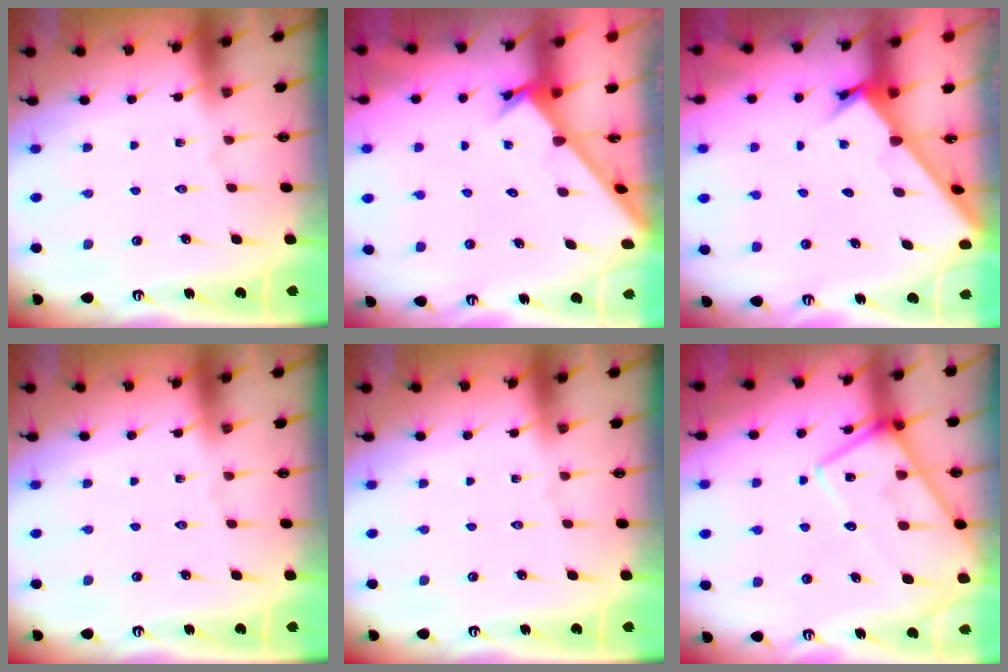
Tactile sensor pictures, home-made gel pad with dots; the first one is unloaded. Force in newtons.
{"total": 2.3, "press": 2.3, "slide": 0.1}
{"total": 2.1, "press": 2.1, "slide": 0.2}
{"total": 0.0}
{"total": 0.0}
{"total": 13.7, "press": 13.6, "slide": 1.0}